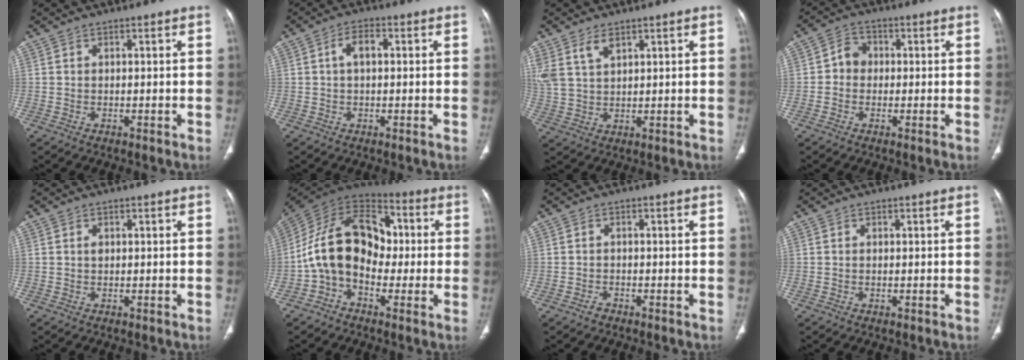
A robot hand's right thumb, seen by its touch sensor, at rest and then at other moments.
{"total": 3.6, "force": [0.5, 2.0, 2.9], "torque": [-0.052, 0.013, 0.005]}
{"total": 5.4, "force": [3.3, 2.8, 3.3], "torque": [-0.066, -0.009, 0.076]}
{"total": 4.1, "force": [-0.2, 3.6, 1.8], "torque": [-0.011, 0.014, -0.014]}
{"total": 0.7, "force": [0.1, 0.5, 0.4], "torque": [-0.005, 0.001, 0.002]}
{"total": 16.7, "force": [-1.5, 11.9, 11.6], "torque": [-0.177, 0.050, -0.039]}
{"total": 1.0, "force": [-0.9, 0.5, 0.2], "torque": [-0.005, 0.002, -0.019]}
{"total": 0.0}